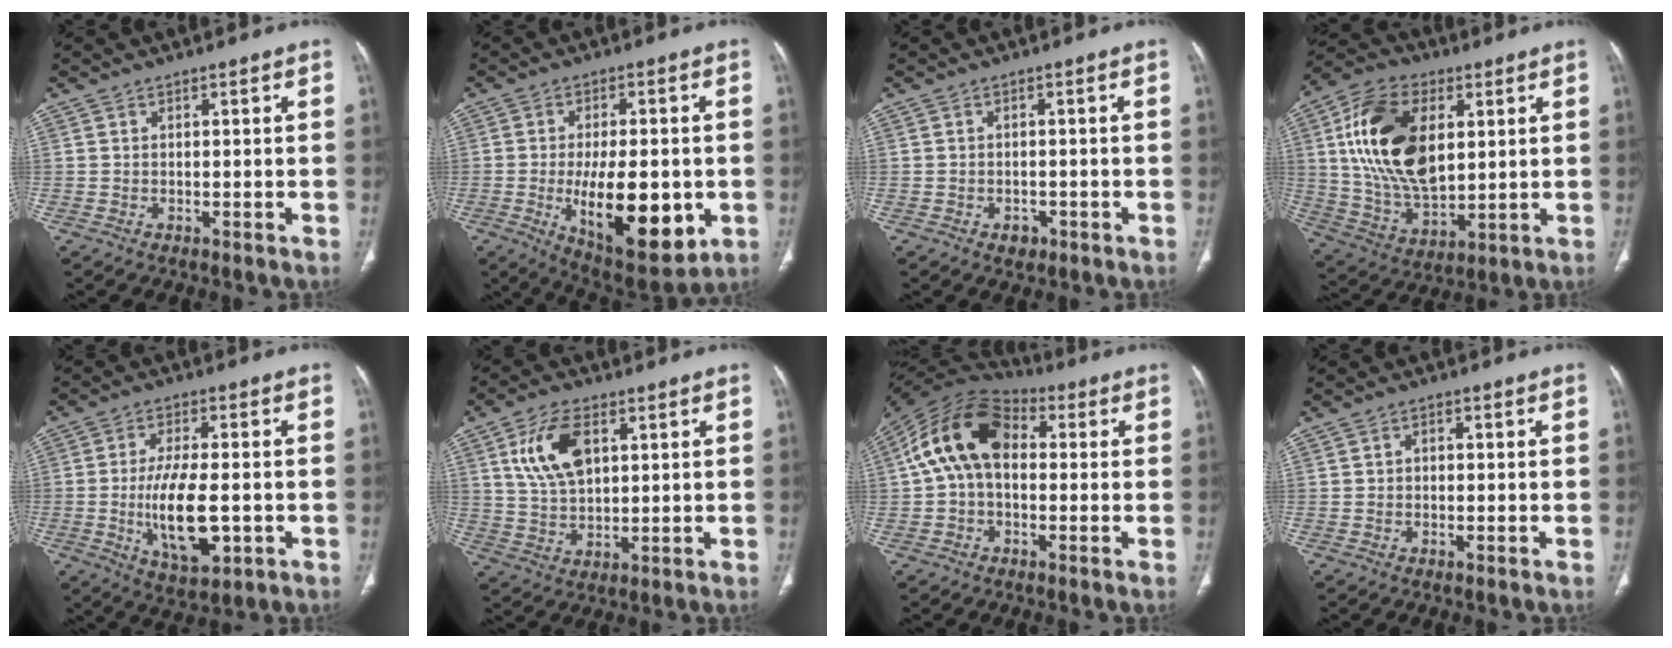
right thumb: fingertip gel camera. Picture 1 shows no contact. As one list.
[{"total": 18.5, "force": [-3.8, 8.1, 16.2], "torque": [-0.232, -0.013, -0.037]}, {"total": 2.0, "force": [-1.0, 1.5, 0.9], "torque": [-0.005, 0.004, -0.008]}, {"total": 20.9, "force": [4.9, 12.3, 16.2], "torque": [-0.280, -0.010, 0.092]}, {"total": 12.5, "force": [-2.3, 5.4, 11.1], "torque": [-0.193, -0.007, -0.031]}, {"total": 10.7, "force": [3.8, 6.0, 8.1], "torque": [-0.146, -0.008, 0.077]}, {"total": 14.4, "force": [1.5, 9.5, 10.7], "torque": [-0.188, 0.041, 0.014]}, {"total": 1.1, "force": [0.0, 0.9, 0.6], "torque": [-0.004, 0.005, -0.003]}]